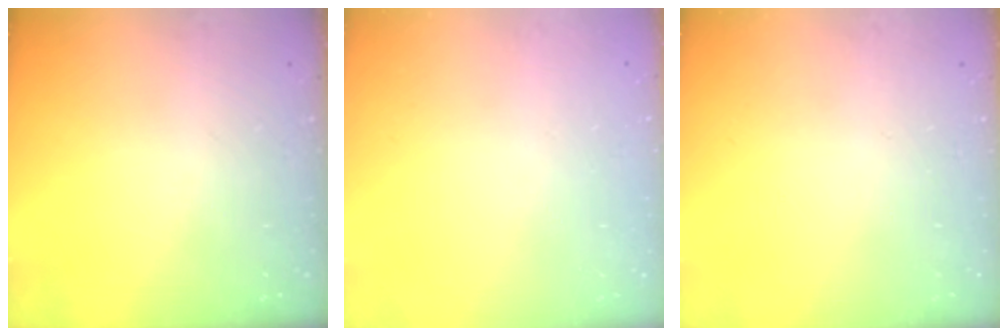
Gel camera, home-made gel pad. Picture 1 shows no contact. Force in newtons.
{"total": 0.0}
{"total": 0.0}